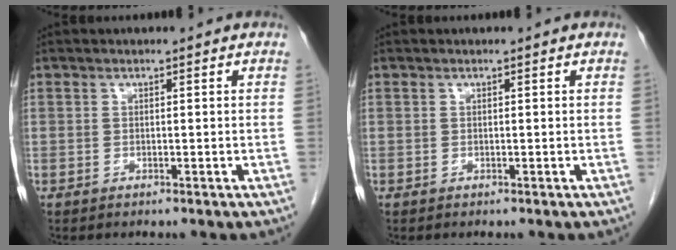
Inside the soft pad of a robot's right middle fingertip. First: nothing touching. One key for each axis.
{"total": 0.0}